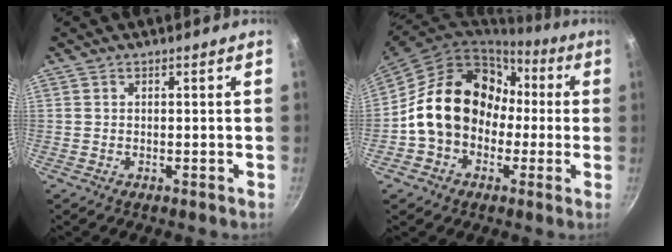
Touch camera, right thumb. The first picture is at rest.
{"total": 19.1, "force": [-0.3, 15.4, 11.3], "torque": [-0.161, 0.066, -0.006]}